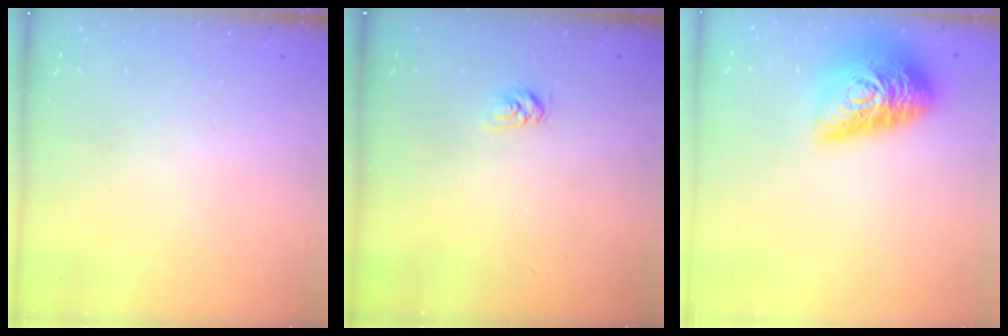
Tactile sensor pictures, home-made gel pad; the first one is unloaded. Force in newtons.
{"total": 3.6, "press": 3.6, "slide": 0.5}
{"total": 18.8, "press": 18.8, "slide": 1.2}